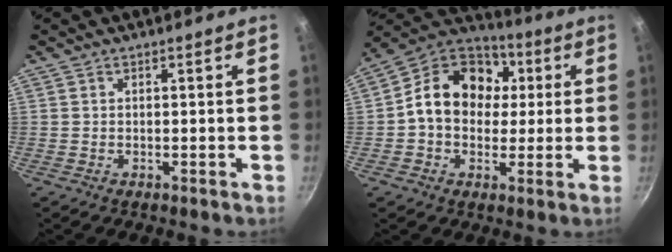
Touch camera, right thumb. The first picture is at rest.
{"total": 16.5, "force": [2.1, 13.1, 9.8], "torque": [-0.133, 0.027, 0.015]}